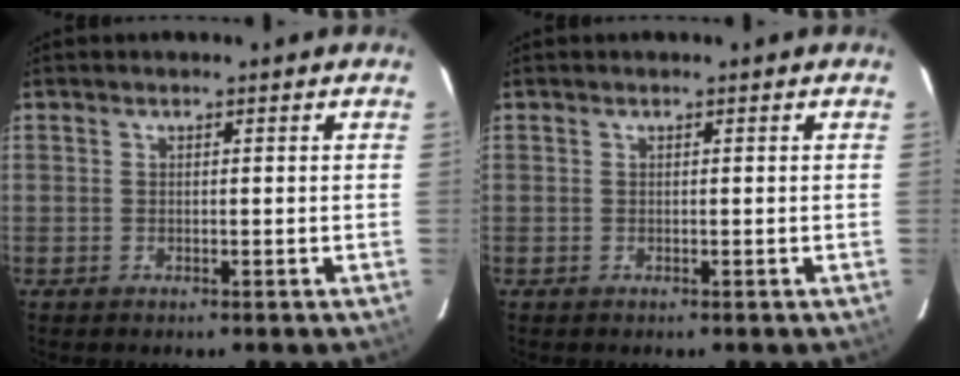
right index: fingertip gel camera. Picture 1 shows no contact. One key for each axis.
{"total": 0.0}